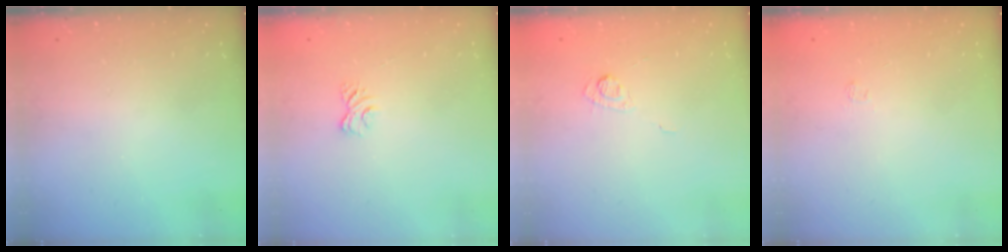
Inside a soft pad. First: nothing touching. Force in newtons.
{"total": 2.8, "press": 2.5, "slide": 1.3}
{"total": 3.1, "press": 2.7, "slide": 1.4}
{"total": 1.8, "press": 1.4, "slide": 1.1}